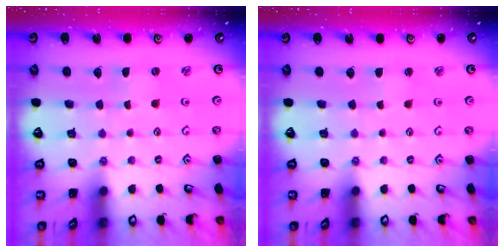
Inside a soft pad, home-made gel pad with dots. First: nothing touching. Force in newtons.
{"total": 1.6, "press": 1.6, "slide": 0.3}